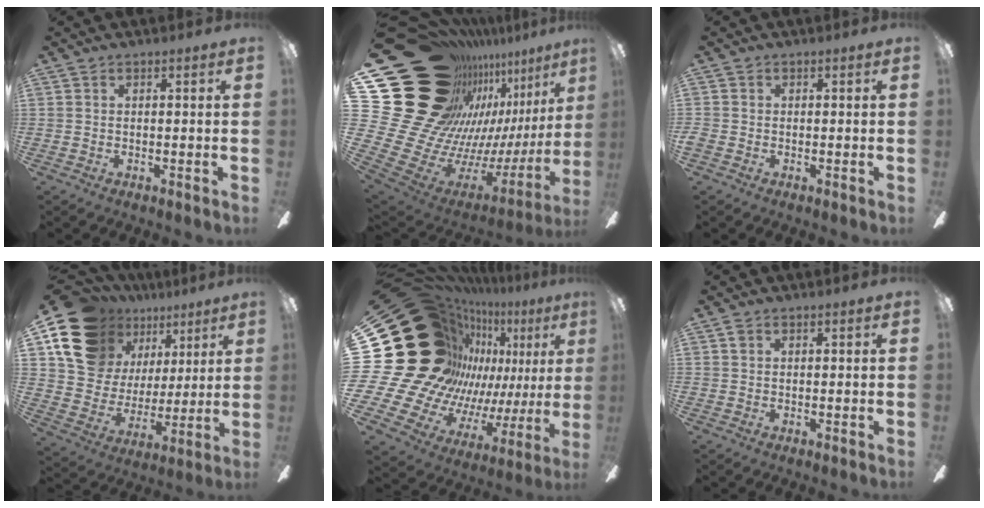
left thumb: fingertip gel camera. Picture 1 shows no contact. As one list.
[{"total": 31.0, "force": [12.7, 21.6, 18.3], "torque": [-0.311, -0.163, 0.327]}, {"total": 1.4, "force": [-0.5, 1.2, 0.4], "torque": [-0.006, 0.005, -0.010]}, {"total": 16.2, "force": [10.5, 11.0, 5.7], "torque": [-0.127, -0.064, 0.203]}, {"total": 35.1, "force": [11.4, 25.0, 21.9], "torque": [-0.345, -0.138, 0.312]}, {"total": 1.1, "force": [0.5, 0.9, 0.5], "torque": [-0.010, 0.005, 0.009]}]